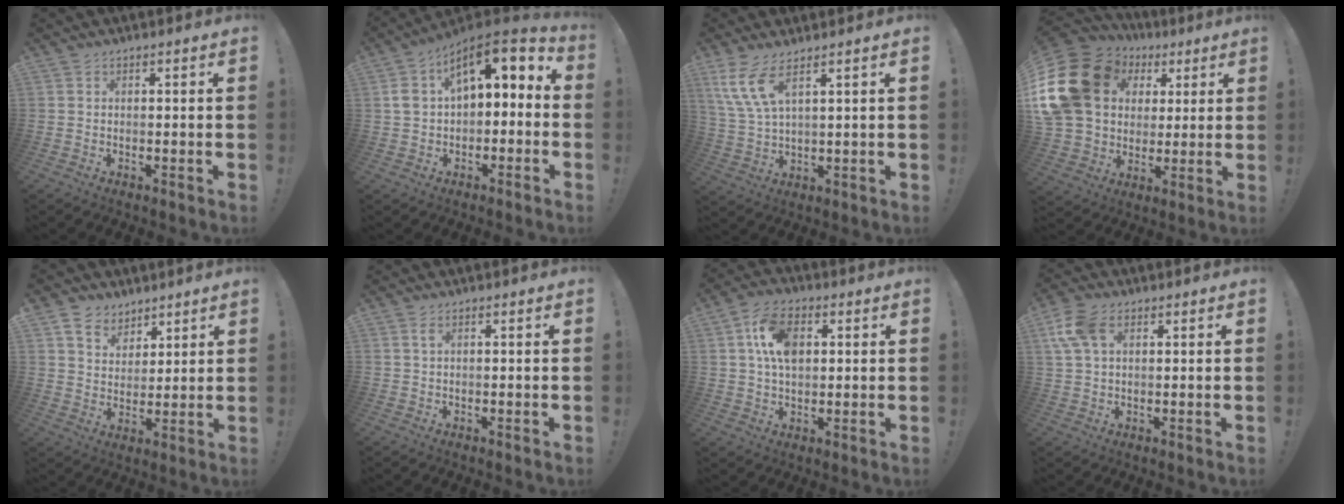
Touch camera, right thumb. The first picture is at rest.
{"total": 11.1, "force": [3.5, 6.9, 8.0], "torque": [-0.118, -0.016, 0.063]}
{"total": 9.0, "force": [5.1, 2.5, 6.9], "torque": [-0.153, -0.018, 0.099]}
{"total": 24.0, "force": [6.4, 18.2, 14.2], "torque": [-0.272, -0.021, 0.150]}
{"total": 7.1, "force": [5.1, 4.8, 0.7], "torque": [-0.022, -0.040, 0.101]}
{"total": 1.4, "force": [0.5, 0.1, 1.3], "torque": [-0.021, -0.001, 0.007]}
{"total": 11.6, "force": [2.9, 7.3, 8.5], "torque": [-0.155, 0.009, 0.055]}
{"total": 8.8, "force": [3.1, 5.3, 6.2], "torque": [-0.133, 0.009, 0.061]}